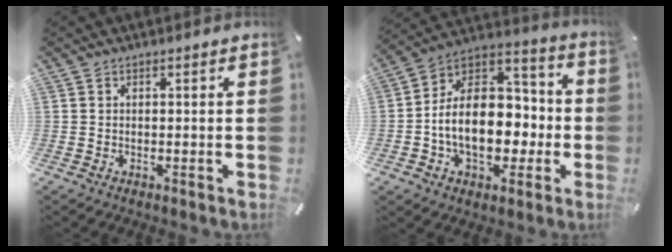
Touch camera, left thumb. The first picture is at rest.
{"total": 17.8, "force": [-3.3, 13.3, 11.5], "torque": [-0.194, 0.002, -0.054]}